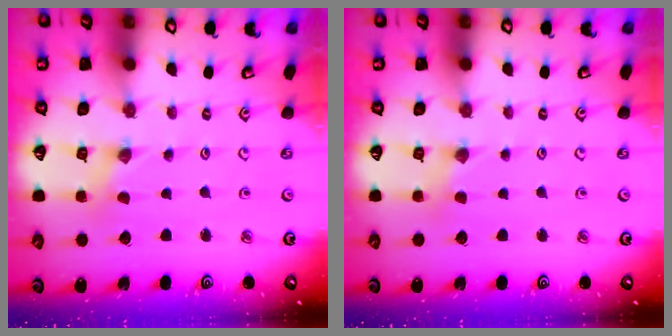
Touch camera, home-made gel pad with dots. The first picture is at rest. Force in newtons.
{"total": 1.8, "press": 1.7, "slide": 0.4}